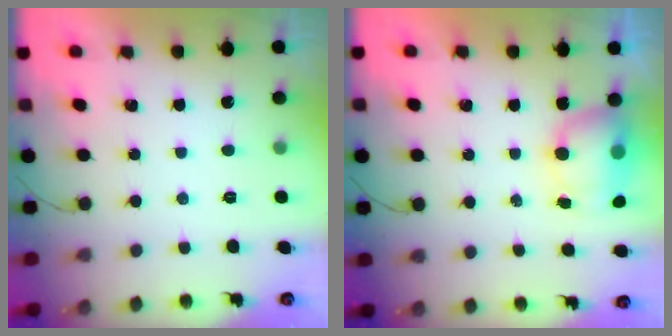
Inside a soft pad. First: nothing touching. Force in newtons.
{"total": 9.8, "press": 8.3, "slide": 5.3}